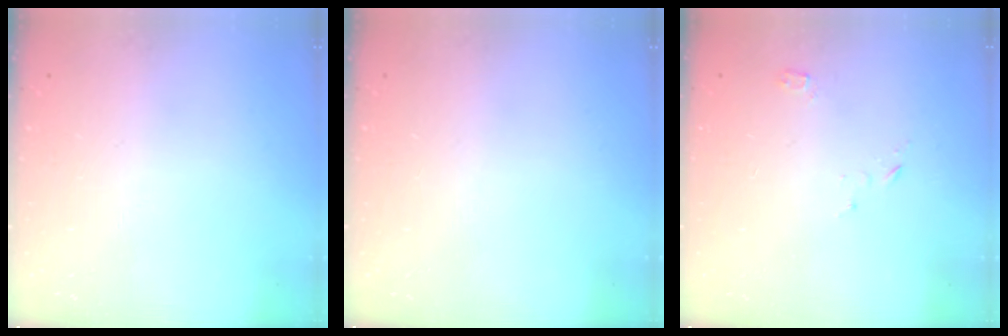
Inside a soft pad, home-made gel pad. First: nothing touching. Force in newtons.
{"total": 0.0}
{"total": 3.2, "press": 3.2, "slide": 0.3}